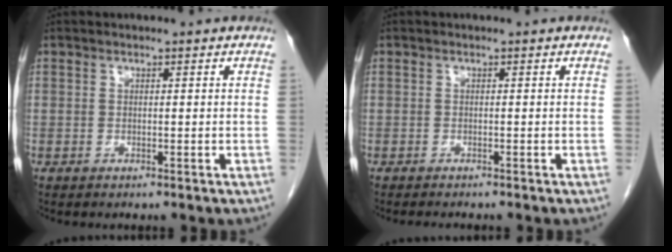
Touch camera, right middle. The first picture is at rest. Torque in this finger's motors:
{"motor_torque": [-0.01, 0.01, 0.00, 0.00]}